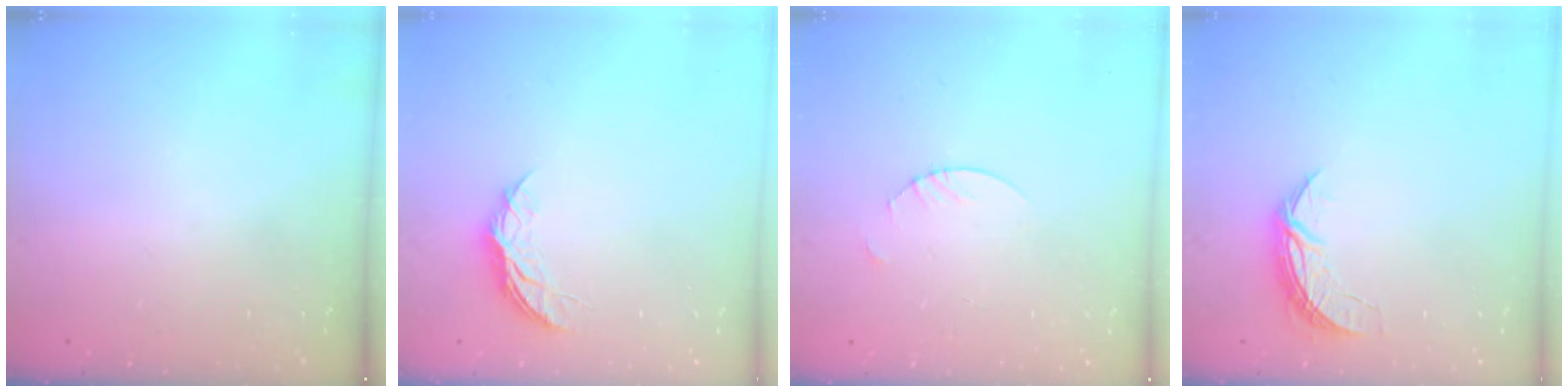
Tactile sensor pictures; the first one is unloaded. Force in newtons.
{"total": 5.2, "press": 5.1, "slide": 0.5}
{"total": 1.8, "press": 1.8, "slide": 0.2}
{"total": 6.5, "press": 6.5, "slide": 0.4}